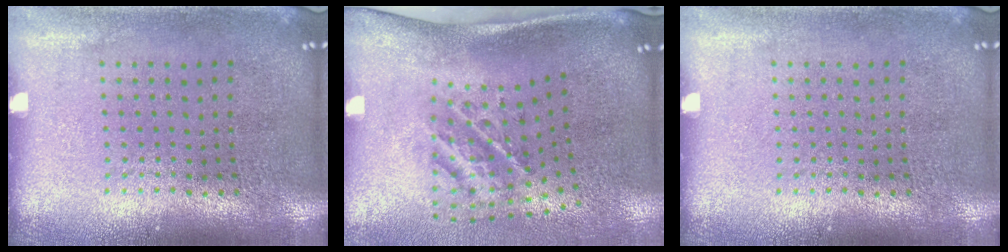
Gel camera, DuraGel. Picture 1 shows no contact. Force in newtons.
{"total": 2.0, "press": 1.3, "slide": 1.6}
{"total": 0.0}